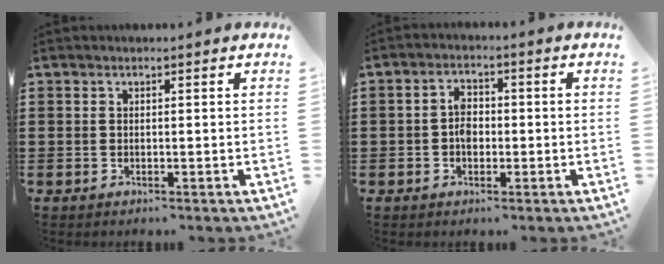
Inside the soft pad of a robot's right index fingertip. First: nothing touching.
{"total": 3.4, "force": [-0.5, 2.1, 2.6], "torque": [-0.051, 0.005, -0.010]}